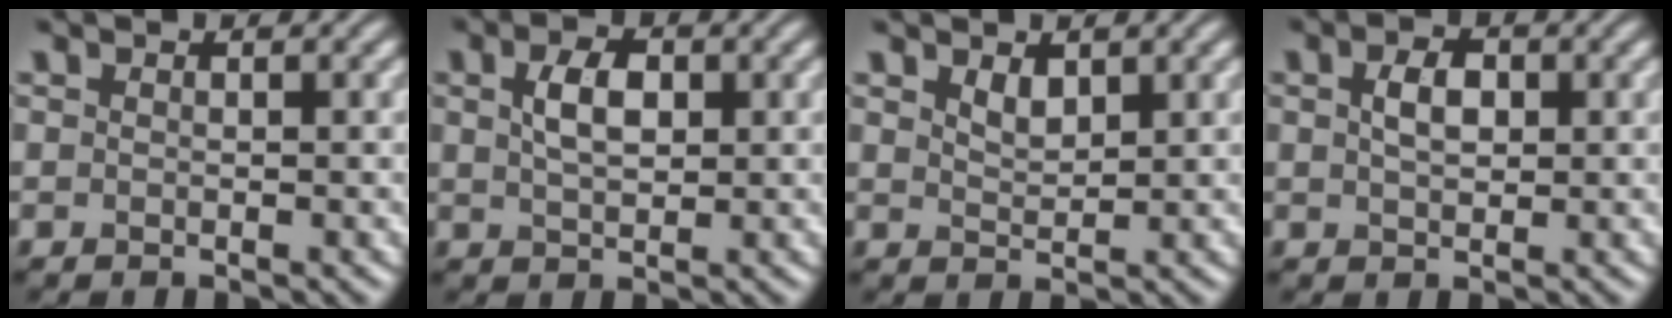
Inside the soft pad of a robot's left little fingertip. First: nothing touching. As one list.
[{"total": 3.2, "force": [0.9, 1.8, 2.5], "torque": [-0.054, 0.004, 0.017]}, {"total": 1.6, "force": [1.1, 0.8, 0.9], "torque": [-0.018, -0.003, 0.025]}, {"total": 2.5, "force": [0.6, 1.5, 1.9], "torque": [-0.040, 0.004, 0.009]}]